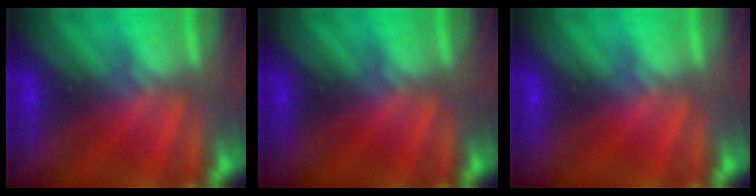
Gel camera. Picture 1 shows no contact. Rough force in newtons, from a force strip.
{"total": 0.0}
{"total": 0.0}